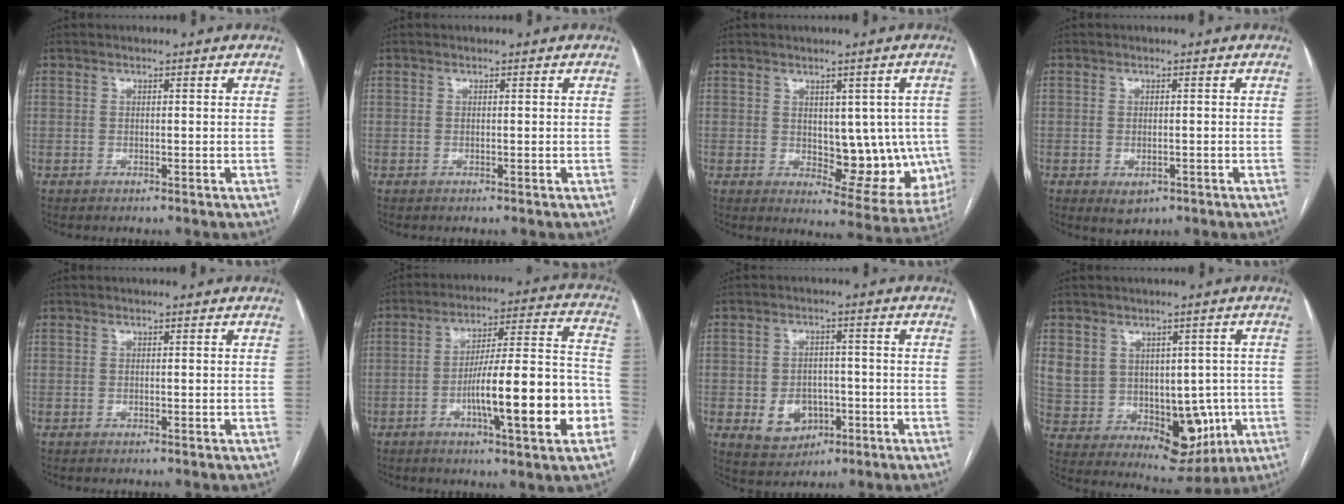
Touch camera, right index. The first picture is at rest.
{"total": 0.0}
{"total": 11.1, "force": [0.0, 5.7, 9.5], "torque": [-0.097, 0.003, 0.016]}
{"total": 2.6, "force": [-1.1, 1.5, 1.8], "torque": [-0.028, -0.003, -0.004]}
{"total": 0.0}
{"total": 17.6, "force": [-5.6, 1.8, 16.6], "torque": [-0.244, 0.013, -0.082]}
{"total": 6.5, "force": [-1.9, 5.2, 3.5], "torque": [-0.058, 0.008, -0.018]}
{"total": 14.5, "force": [0.9, 12.4, 7.3], "torque": [-0.130, 0.047, 0.062]}